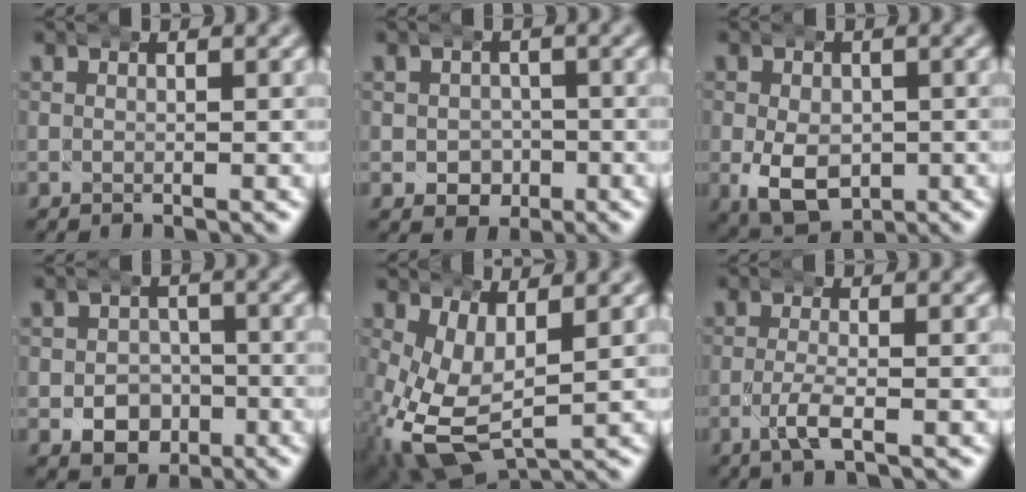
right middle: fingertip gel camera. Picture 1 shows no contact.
{"total": 3.4, "force": [-1.2, 3.0, 1.0], "torque": [-0.011, -0.011, -0.014]}
{"total": 7.8, "force": [-2.5, 6.1, 4.3], "torque": [-0.097, -0.039, -0.022]}
{"total": 5.5, "force": [-2.4, 4.6, 1.6], "torque": [-0.010, -0.017, -0.037]}
{"total": 8.7, "force": [-2.9, 6.3, 5.3], "torque": [-0.149, -0.059, -0.026]}
{"total": 2.7, "force": [-1.5, 0.7, 2.2], "torque": [-0.058, -0.010, -0.023]}